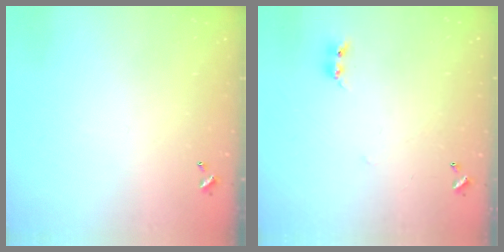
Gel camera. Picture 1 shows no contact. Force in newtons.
{"total": 2.5, "press": 2.4, "slide": 0.6}